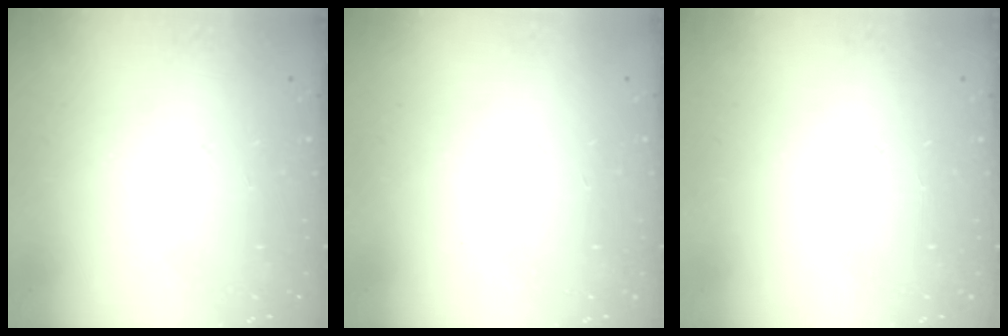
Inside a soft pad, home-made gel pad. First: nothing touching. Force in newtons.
{"total": 1.5, "press": 1.5, "slide": 0.1}
{"total": 0.0}